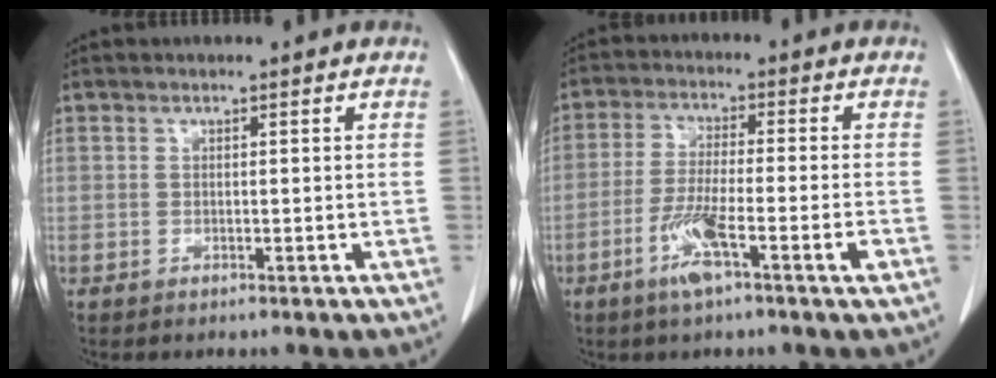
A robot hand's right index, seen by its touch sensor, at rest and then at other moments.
{"total": 8.1, "force": [-3.9, 0.0, 7.1], "torque": [-0.137, -0.009, -0.073]}